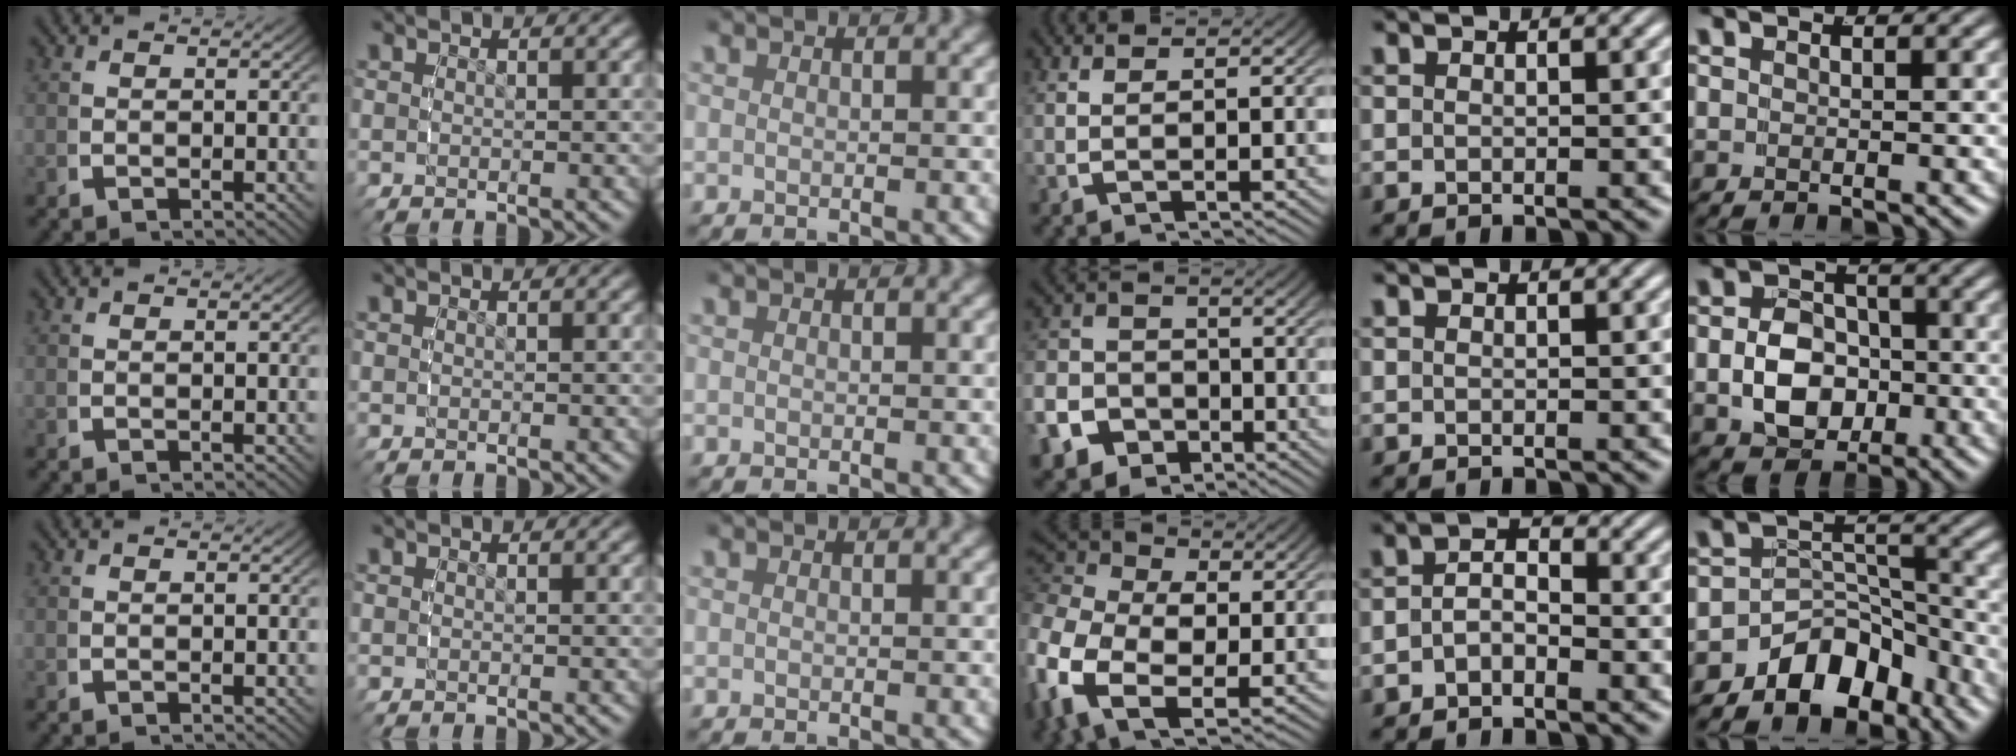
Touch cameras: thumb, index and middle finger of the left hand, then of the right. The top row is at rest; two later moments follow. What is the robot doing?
{"motion": "grasp_and_lifting", "object": "backpack"}